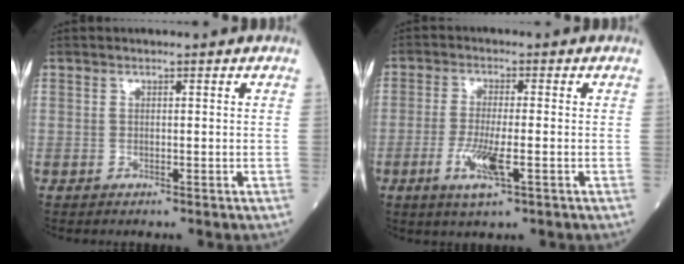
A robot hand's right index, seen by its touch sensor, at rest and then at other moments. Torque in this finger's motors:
{"motor_torque": [0.23, -0.02, 0.14, 0.09]}